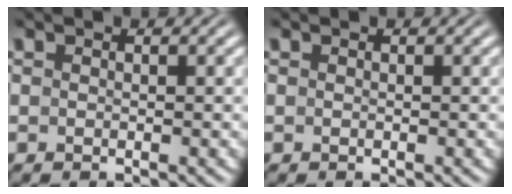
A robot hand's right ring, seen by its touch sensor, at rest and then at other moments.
{"total": 0.0}